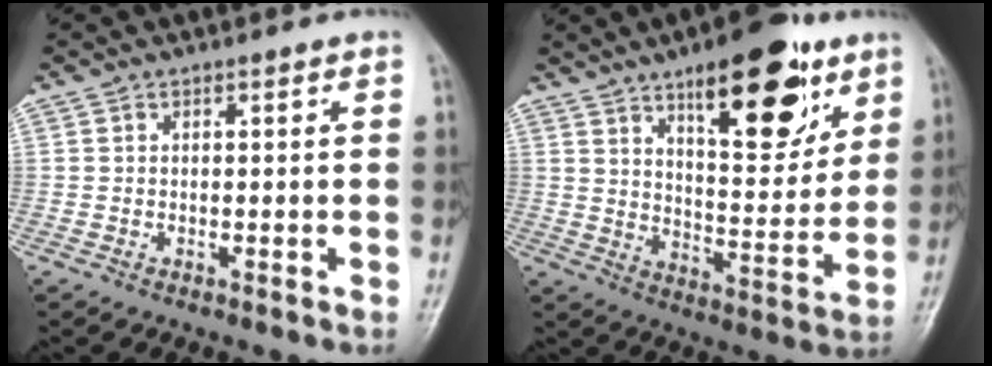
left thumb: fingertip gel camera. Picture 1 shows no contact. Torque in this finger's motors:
{"motor_torque": [2.54, 1.88, 1.29, -1.48, 0.27]}